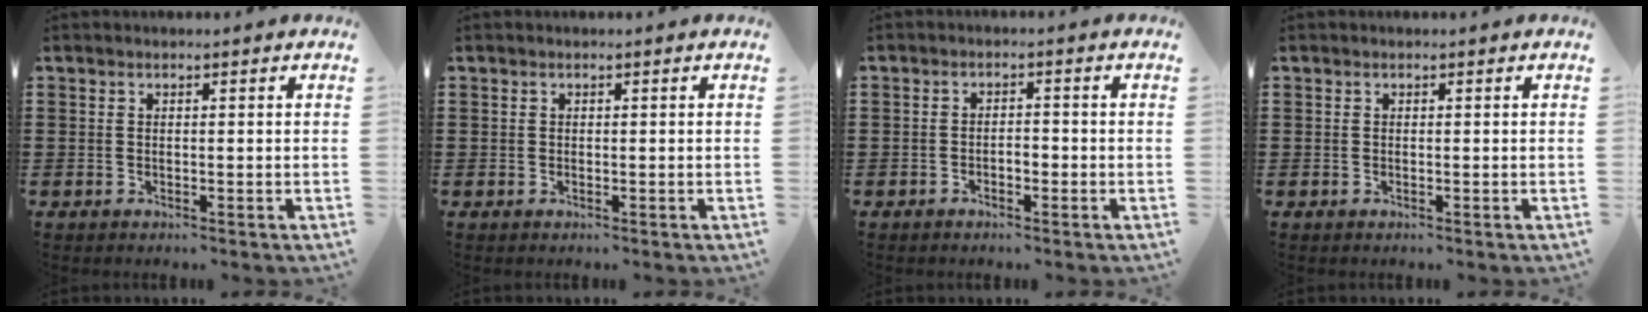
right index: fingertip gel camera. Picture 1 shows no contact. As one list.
[{"total": 0.0}, {"total": 1.4, "force": [-0.8, 0.5, 1.0], "torque": [-0.021, -0.001, -0.016]}, {"total": 0.0}]